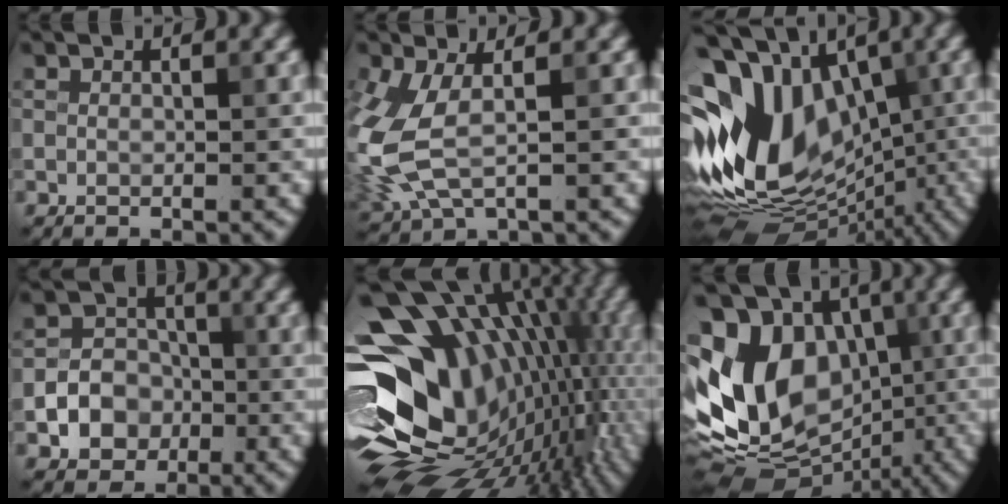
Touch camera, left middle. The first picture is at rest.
{"total": 5.9, "force": [0.1, 3.2, 4.9], "torque": [-0.145, -0.008, 0.005]}
{"total": 14.2, "force": [-0.4, 10.0, 10.1], "torque": [-0.193, 0.009, -0.014]}
{"total": 4.7, "force": [-1.5, 4.0, 1.9], "torque": [-0.008, 0.000, -0.043]}
{"total": 18.8, "force": [-0.7, 12.8, 13.8], "torque": [-0.197, 0.013, 0.012]}
{"total": 14.2, "force": [-1.7, 10.8, 9.1], "torque": [-0.162, 0.023, -0.047]}